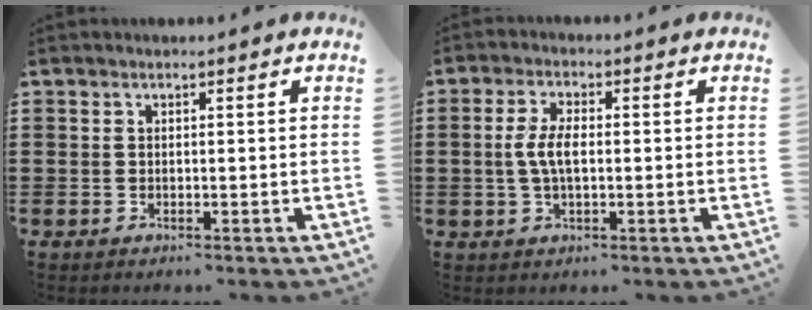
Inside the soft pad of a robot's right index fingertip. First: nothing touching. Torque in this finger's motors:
{"motor_torque": [1.28, -0.02, 0.65, 0.19]}